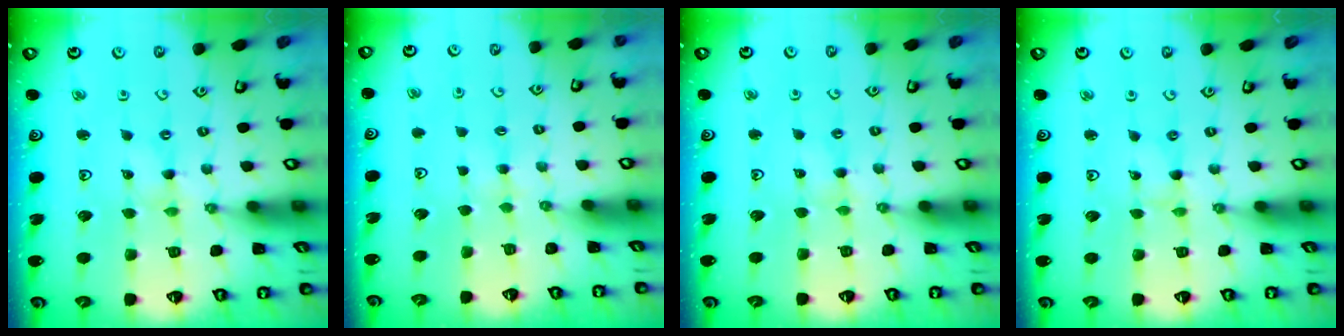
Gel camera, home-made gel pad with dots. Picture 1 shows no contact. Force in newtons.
{"total": 2.3, "press": 2.3, "slide": 0.4}
{"total": 1.7, "press": 1.6, "slide": 0.4}
{"total": 0.0}